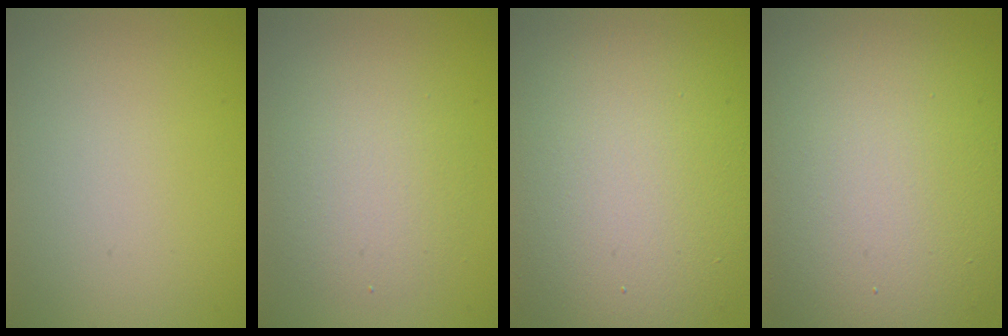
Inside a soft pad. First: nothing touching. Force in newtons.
{"total": 3.7, "press": 3.7, "slide": 0.4}
{"total": 13.7, "press": 13.7, "slide": 1.0}
{"total": 14.9, "press": 14.8, "slide": 0.7}